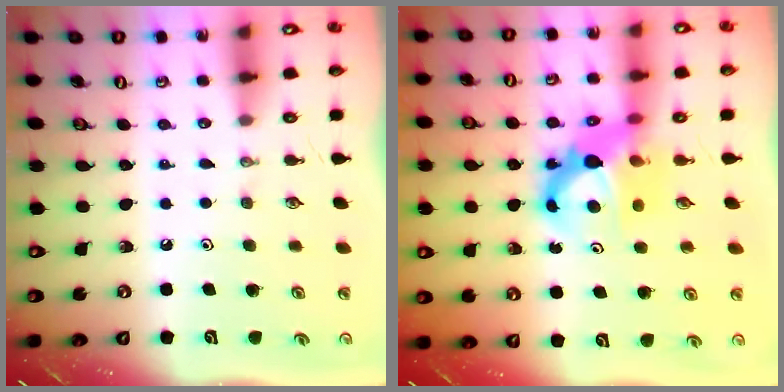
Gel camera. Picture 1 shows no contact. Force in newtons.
{"total": 9.2, "press": 9.2, "slide": 0.9}